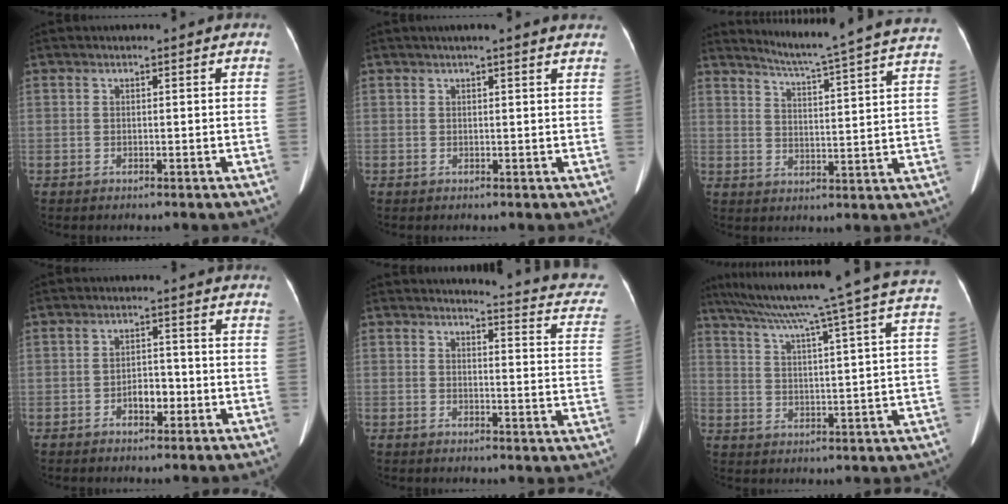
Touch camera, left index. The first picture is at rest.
{"total": 5.1, "force": [4.5, 0.3, 2.4], "torque": [-0.028, 0.022, 0.039]}
{"total": 21.3, "force": [19.5, -1.6, 8.4], "torque": [-0.136, -0.068, 0.240]}
{"total": 3.2, "force": [-1.4, 1.7, 2.3], "torque": [-0.036, 0.007, -0.022]}
{"total": 12.2, "force": [11.5, 1.9, 3.5], "torque": [-0.015, -0.063, 0.093]}
{"total": 26.0, "force": [21.6, -1.3, 14.4], "torque": [-0.243, -0.022, 0.285]}